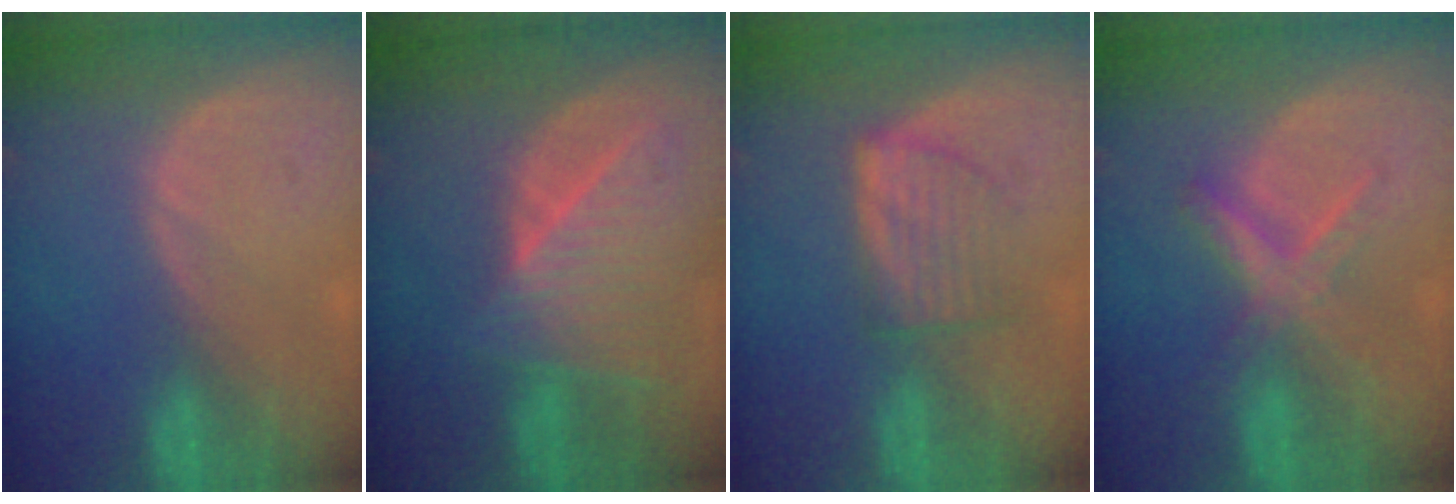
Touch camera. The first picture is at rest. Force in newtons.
{"total": 9.0, "press": 8.0, "slide": 4.1}
{"total": 5.2, "press": 5.2, "slide": 0.3}
{"total": 5.4, "press": 5.4, "slide": 0.7}